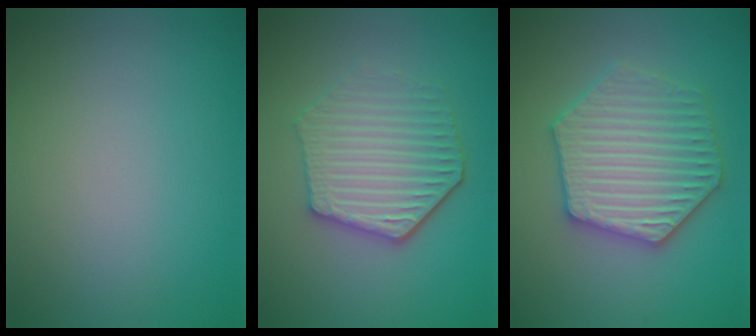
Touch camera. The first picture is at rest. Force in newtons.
{"total": 5.0, "press": 4.3, "slide": 2.6}
{"total": 6.3, "press": 6.2, "slide": 1.0}